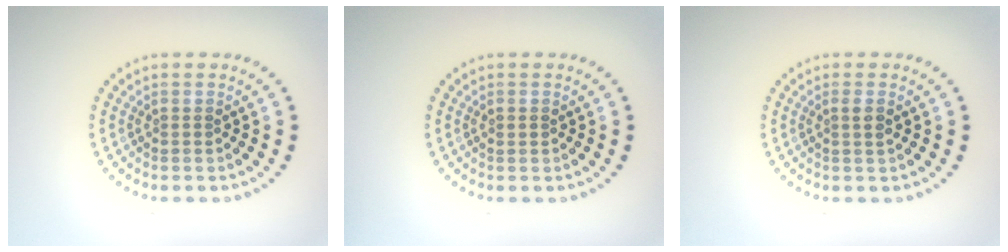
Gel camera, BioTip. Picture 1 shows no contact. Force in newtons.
{"total": 0.8, "press": 0.8, "slide": 0.1}
{"total": 1.1, "press": 0.9, "slide": 0.6}